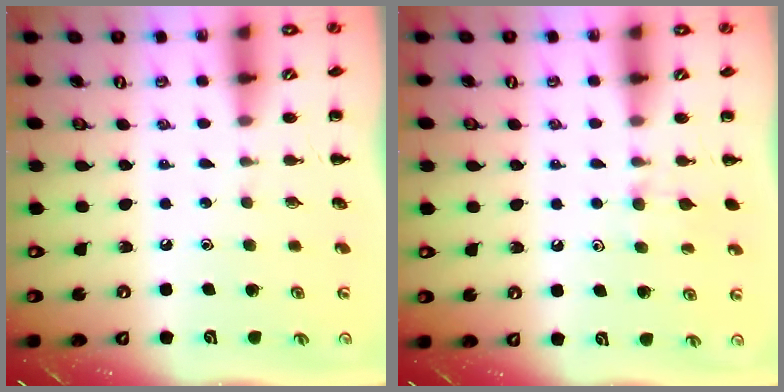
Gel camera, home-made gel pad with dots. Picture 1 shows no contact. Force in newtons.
{"total": 7.2, "press": 6.9, "slide": 1.9}